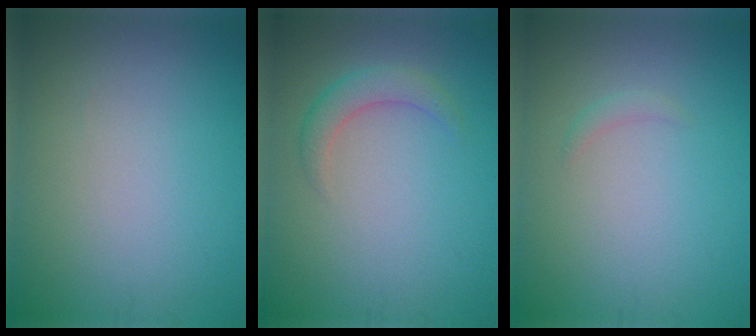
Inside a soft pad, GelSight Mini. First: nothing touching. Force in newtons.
{"total": 2.3, "press": 2.3, "slide": 0.1}
{"total": 0.7, "press": 0.7, "slide": 0.0}